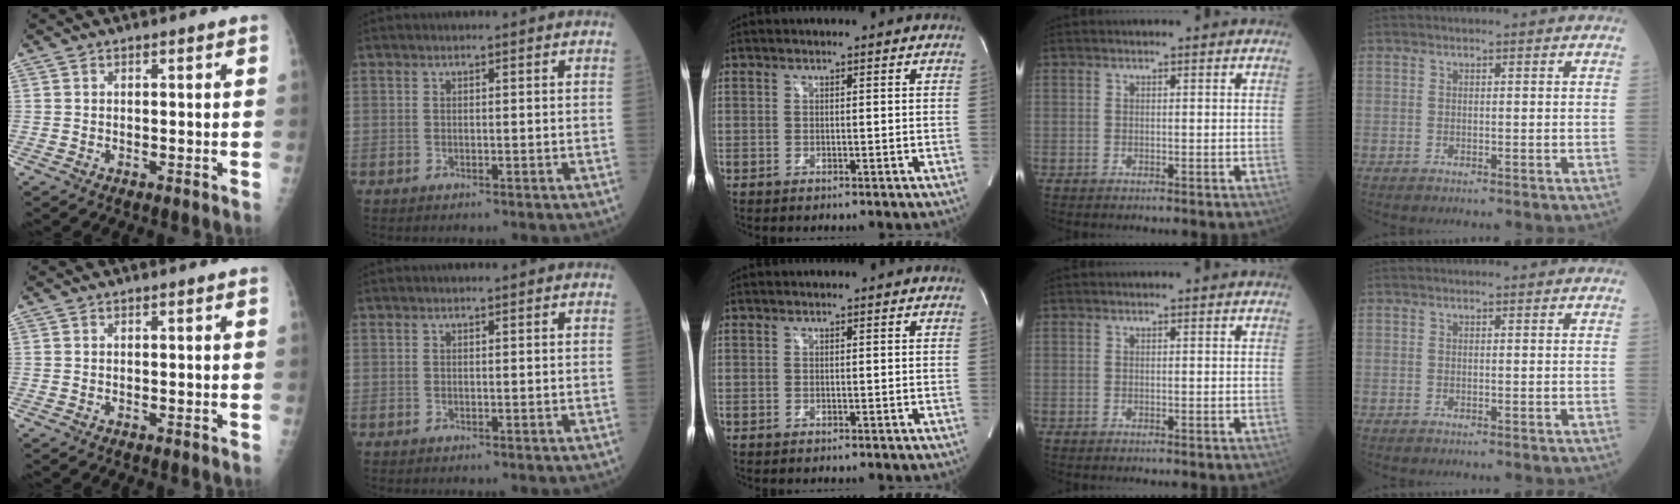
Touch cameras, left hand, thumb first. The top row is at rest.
{}